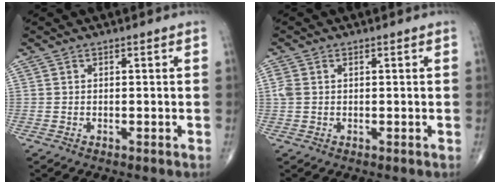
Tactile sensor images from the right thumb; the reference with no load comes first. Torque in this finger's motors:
{"motor_torque": [0.16, -0.10, 0.28, 0.14, 0.08]}